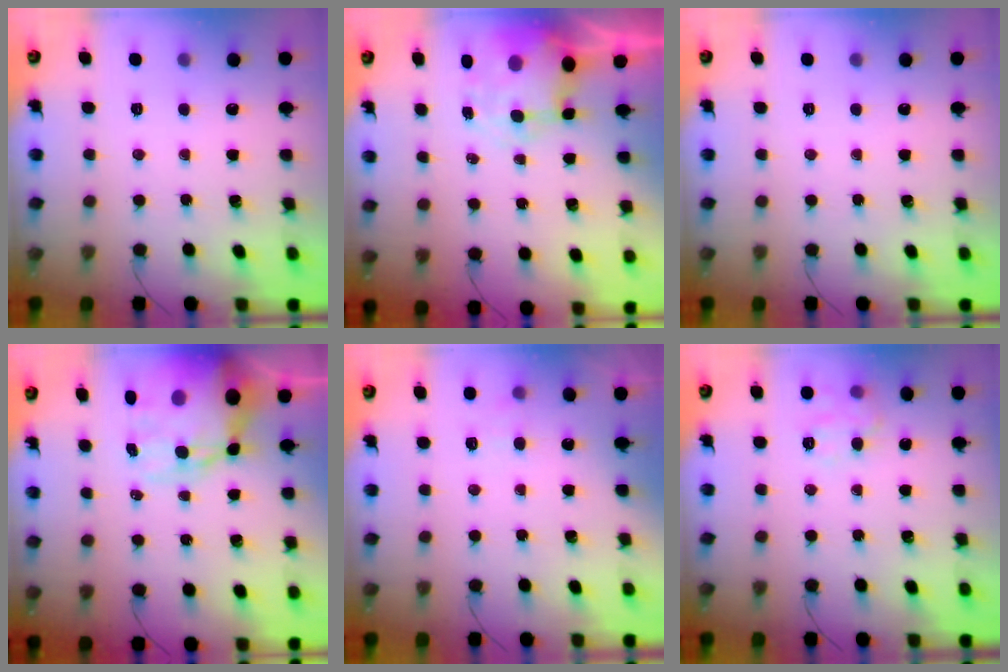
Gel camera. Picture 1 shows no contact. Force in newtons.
{"total": 7.7, "press": 7.5, "slide": 1.8}
{"total": 0.0}
{"total": 16.7, "press": 16.3, "slide": 3.5}
{"total": 4.7, "press": 4.4, "slide": 1.6}
{"total": 9.0, "press": 9.0, "slide": 0.6}